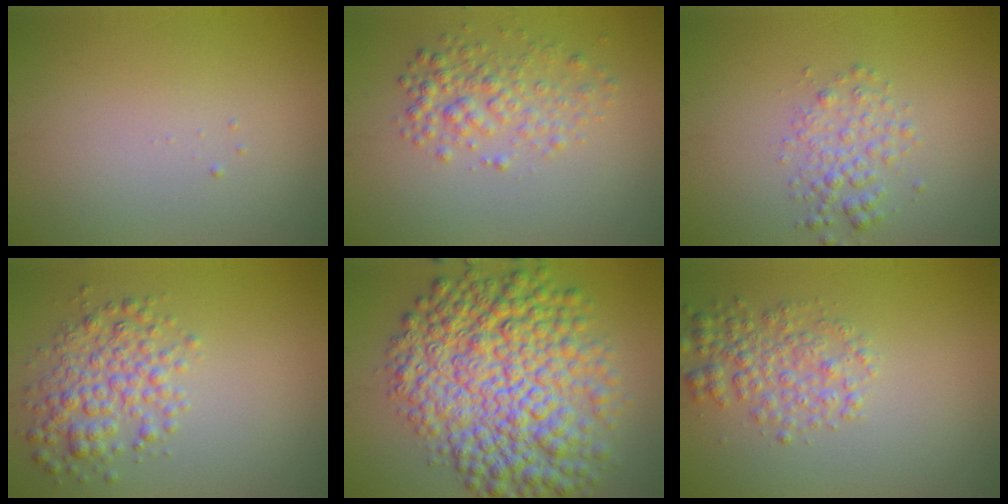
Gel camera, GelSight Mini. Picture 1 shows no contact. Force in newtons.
{"total": 3.2, "press": 3.2, "slide": 0.1}
{"total": 2.3, "press": 2.3, "slide": 0.1}
{"total": 3.9, "press": 3.9, "slide": 0.1}
{"total": 12.1, "press": 12.1, "slide": 0.1}
{"total": 3.4, "press": 3.4, "slide": 0.1}